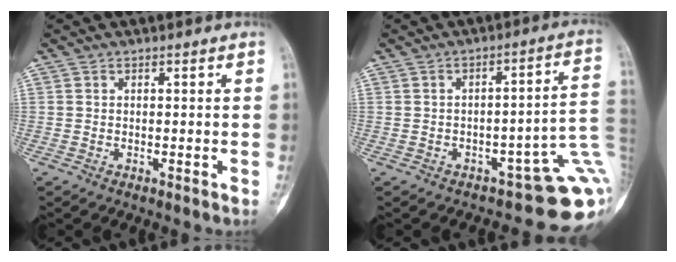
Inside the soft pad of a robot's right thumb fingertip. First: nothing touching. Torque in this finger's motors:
{"motor_torque": [1.32, 0.07, 0.53, -0.77, 0.13]}